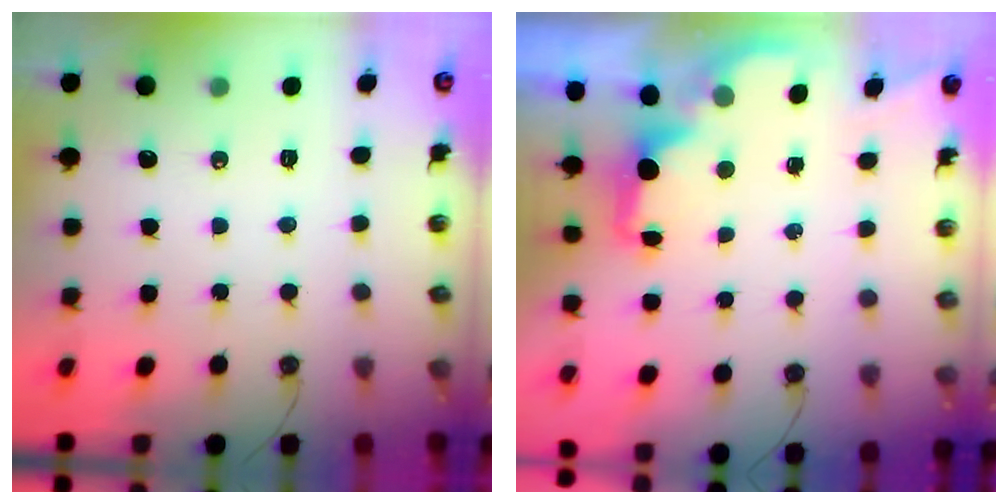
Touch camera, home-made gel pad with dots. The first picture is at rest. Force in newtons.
{"total": 1.7, "press": 1.5, "slide": 0.7}